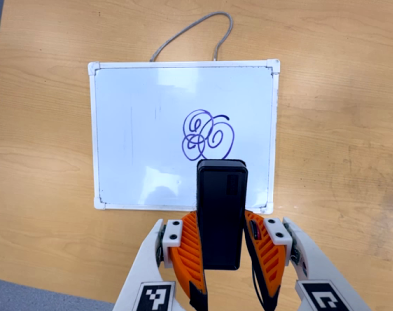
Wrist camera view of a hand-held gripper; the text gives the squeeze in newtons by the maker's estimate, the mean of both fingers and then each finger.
{"total": 4.3, "left": 2.7, "right": 6.0}